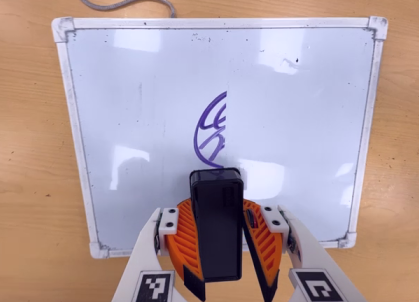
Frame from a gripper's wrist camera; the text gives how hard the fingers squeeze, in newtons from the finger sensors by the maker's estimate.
{"total": 10.7, "left": 10.8, "right": 10.6}